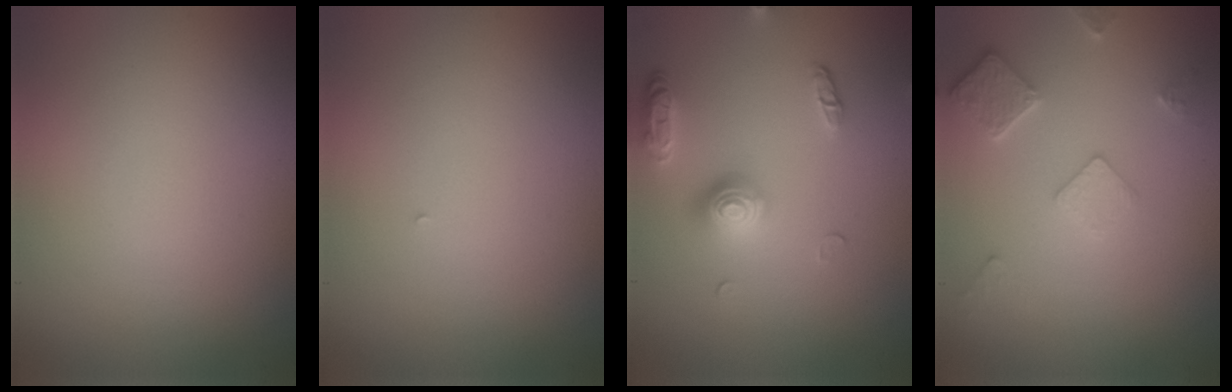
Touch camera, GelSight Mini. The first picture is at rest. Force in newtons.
{"total": 0.0}
{"total": 3.6, "press": 2.9, "slide": 2.2}
{"total": 2.9, "press": 2.9, "slide": 0.4}